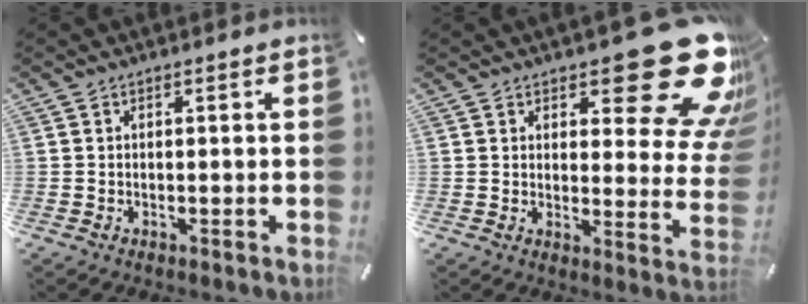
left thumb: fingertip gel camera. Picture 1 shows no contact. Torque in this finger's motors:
{"motor_torque": [2.55, 2.47, 1.38, -1.38, 0.13]}